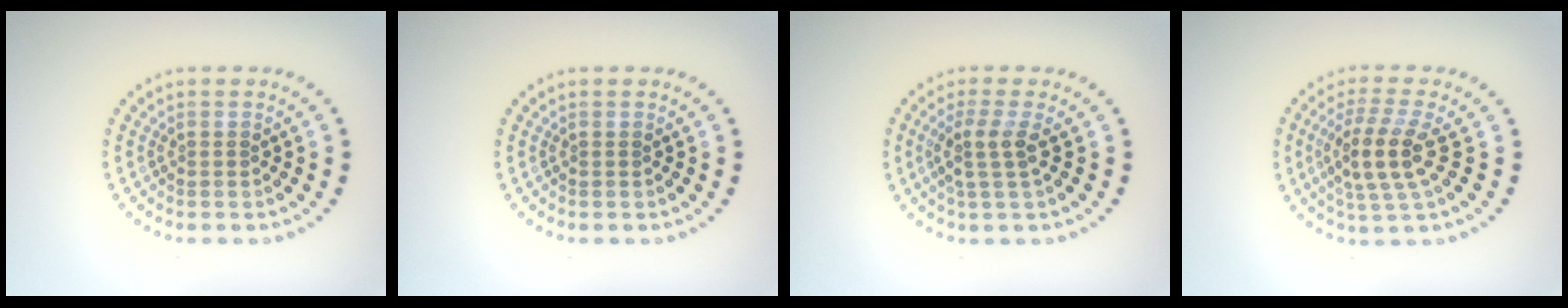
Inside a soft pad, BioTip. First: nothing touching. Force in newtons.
{"total": 0.0}
{"total": 2.5, "press": 2.0, "slide": 1.6}
{"total": 4.1, "press": 3.6, "slide": 1.9}